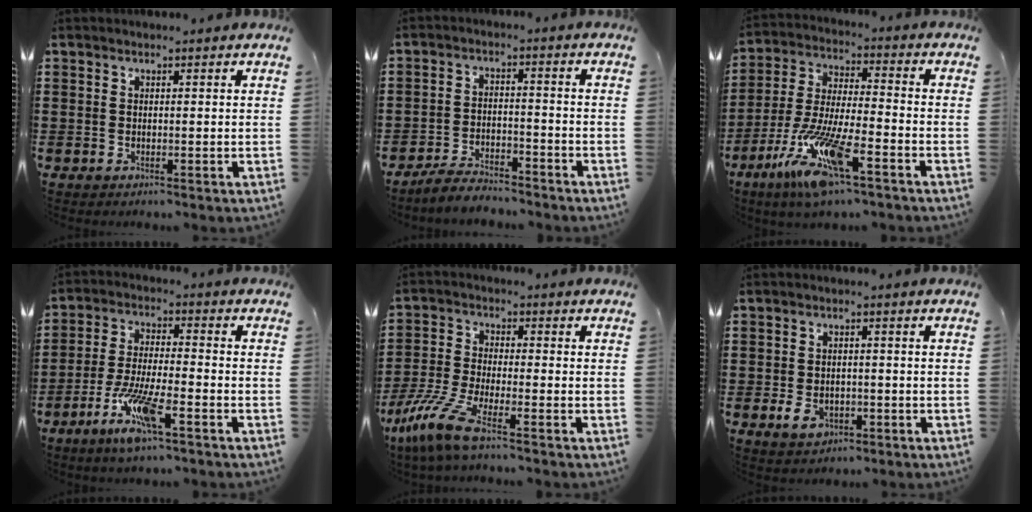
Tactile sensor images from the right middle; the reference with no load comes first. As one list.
[{"total": 4.5, "force": [-4.3, 0.6, 1.0], "torque": [-0.019, 0.009, -0.088]}, {"total": 12.7, "force": [-8.2, 1.8, 9.5], "torque": [-0.208, -0.009, -0.159]}, {"total": 8.7, "force": [-5.2, 1.4, 6.8], "torque": [-0.145, -0.012, -0.099]}, {"total": 8.2, "force": [-5.8, 1.2, 5.6], "torque": [-0.144, -0.018, -0.121]}, {"total": 3.1, "force": [-1.3, 2.0, 2.0], "torque": [-0.045, -0.001, -0.027]}]